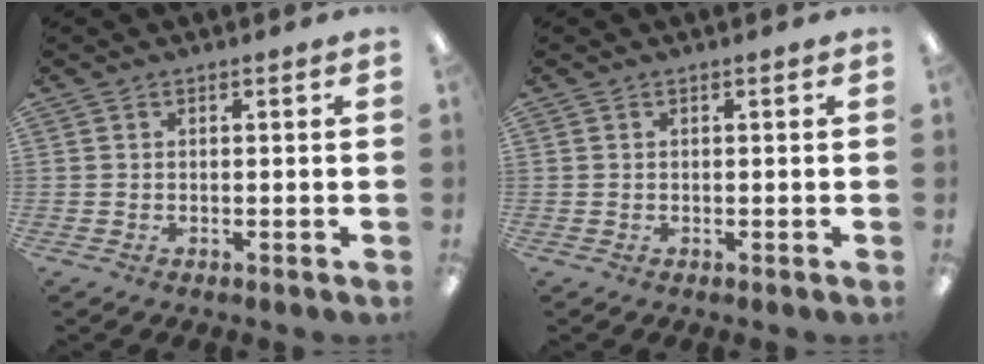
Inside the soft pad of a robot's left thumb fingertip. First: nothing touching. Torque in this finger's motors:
{"motor_torque": [-0.08, 0.00, -0.09, 0.00, 0.00]}